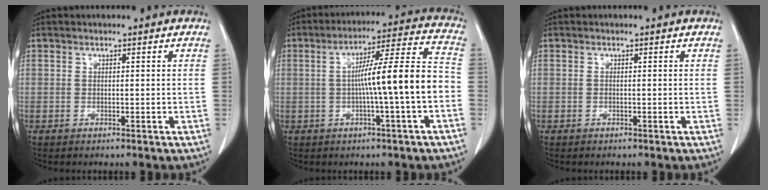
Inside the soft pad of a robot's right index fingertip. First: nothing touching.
{"total": 12.1, "force": [-2.0, -0.2, 11.9], "torque": [-0.189, 0.025, -0.035]}
{"total": 0.0}